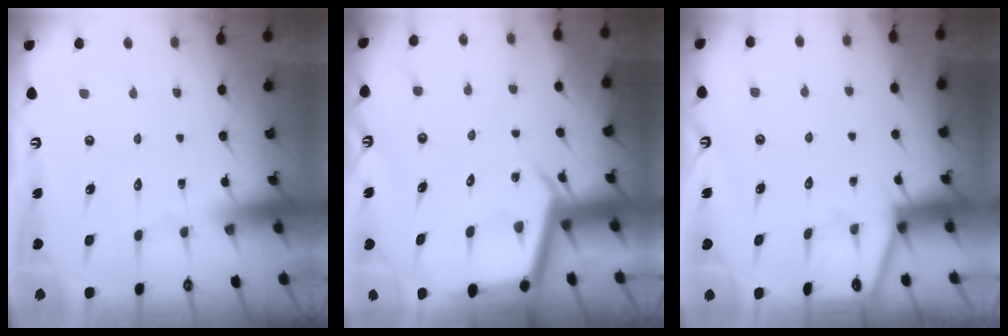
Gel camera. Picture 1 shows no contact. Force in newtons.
{"total": 5.2, "press": 5.2, "slide": 0.4}
{"total": 1.5, "press": 1.5, "slide": 0.2}